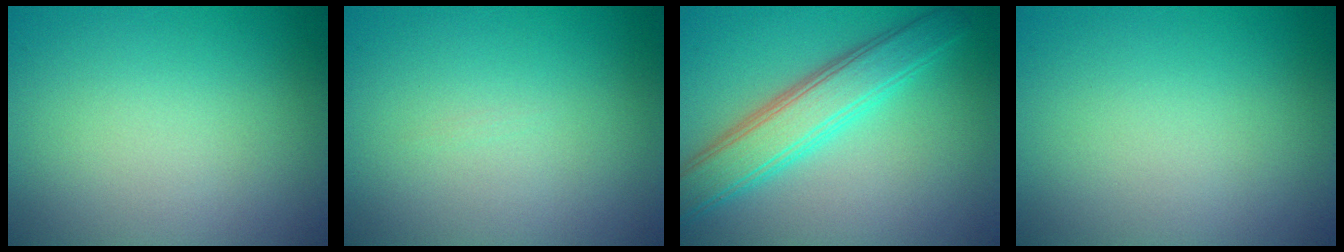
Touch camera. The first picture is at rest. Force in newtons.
{"total": 0.0}
{"total": 5.4, "press": 5.4, "slide": 0.2}
{"total": 0.0}